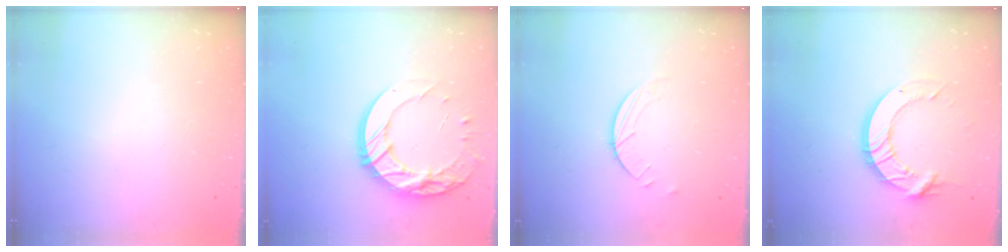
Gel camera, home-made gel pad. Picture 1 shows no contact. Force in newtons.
{"total": 16.6, "press": 16.5, "slide": 1.2}
{"total": 1.5, "press": 1.5, "slide": 0.1}
{"total": 11.6, "press": 11.6, "slide": 1.2}